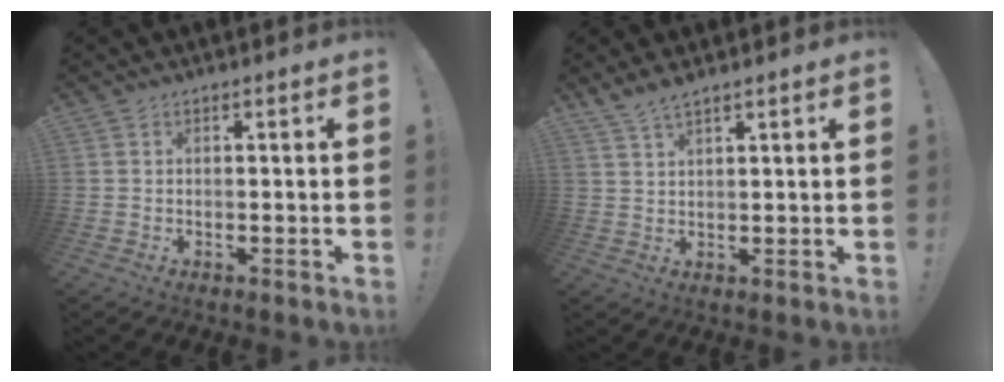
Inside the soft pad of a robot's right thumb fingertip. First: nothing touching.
{"total": 3.5, "force": [3.1, 0.2, 1.8], "torque": [-0.045, -0.012, 0.057]}